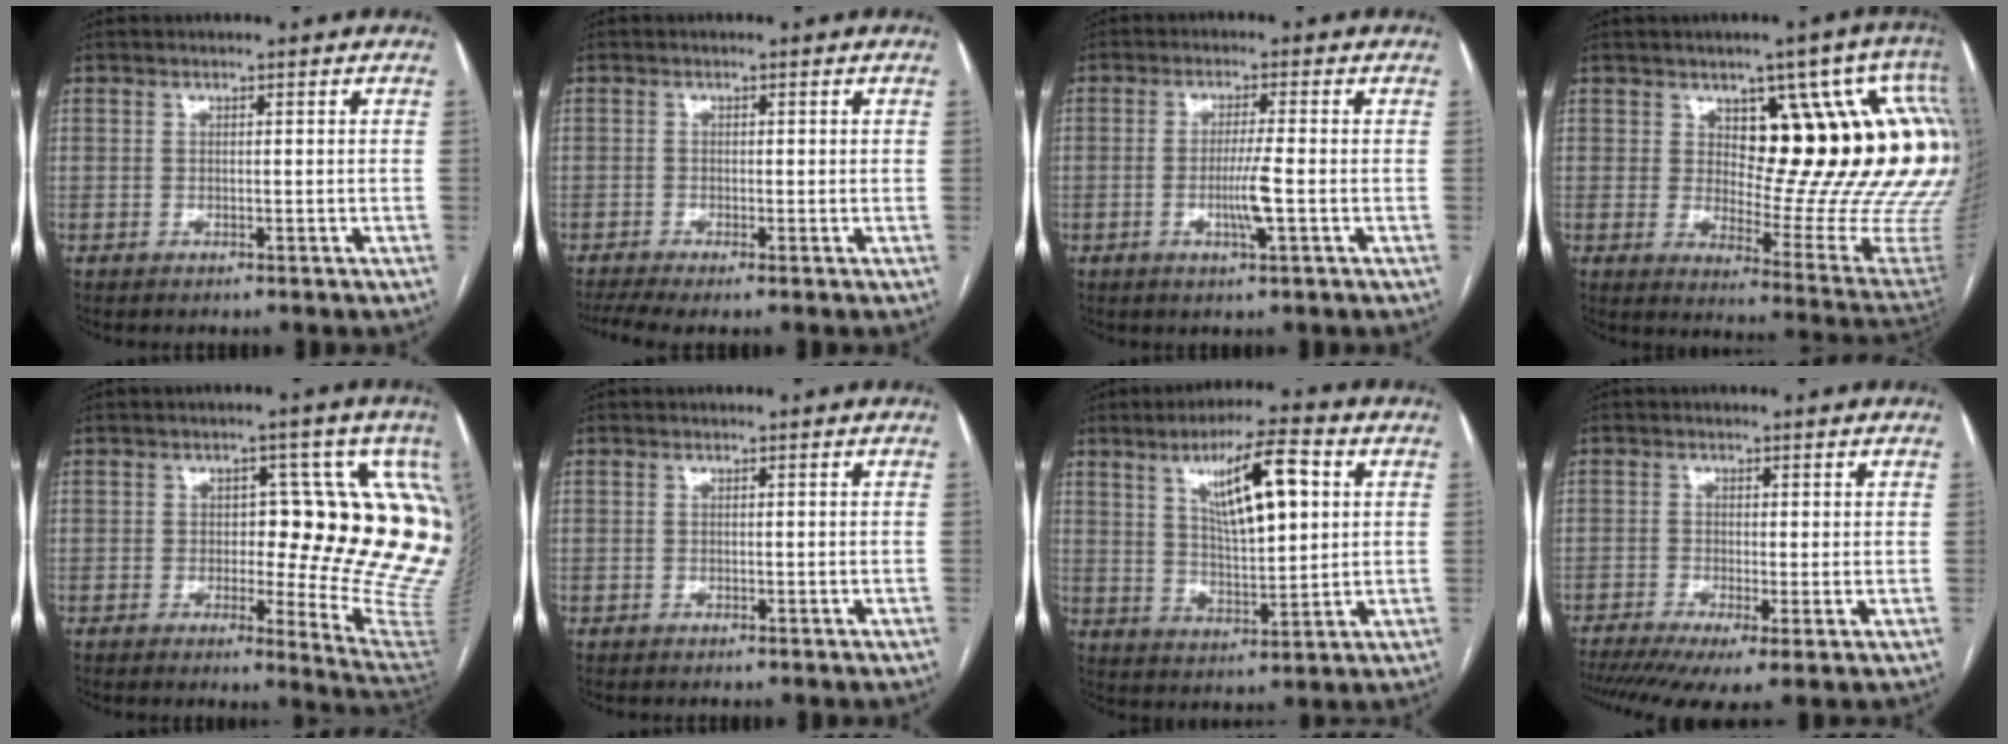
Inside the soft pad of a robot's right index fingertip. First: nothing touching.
{"total": 3.3, "force": [-1.7, 0.8, 2.7], "torque": [-0.056, -0.005, -0.034]}
{"total": 4.8, "force": [-1.2, -0.4, 4.6], "torque": [-0.087, -0.009, -0.023]}
{"total": 21.7, "force": [6.8, 6.3, 19.6], "torque": [-0.195, 0.007, 0.100]}
{"total": 15.9, "force": [2.5, 5.5, 14.8], "torque": [-0.142, 0.009, 0.026]}
{"total": 0.0}
{"total": 12.0, "force": [4.3, 2.7, 10.9], "torque": [-0.186, 0.009, 0.077]}
{"total": 8.9, "force": [-4.8, 2.5, 7.2], "torque": [-0.133, -0.013, -0.082]}